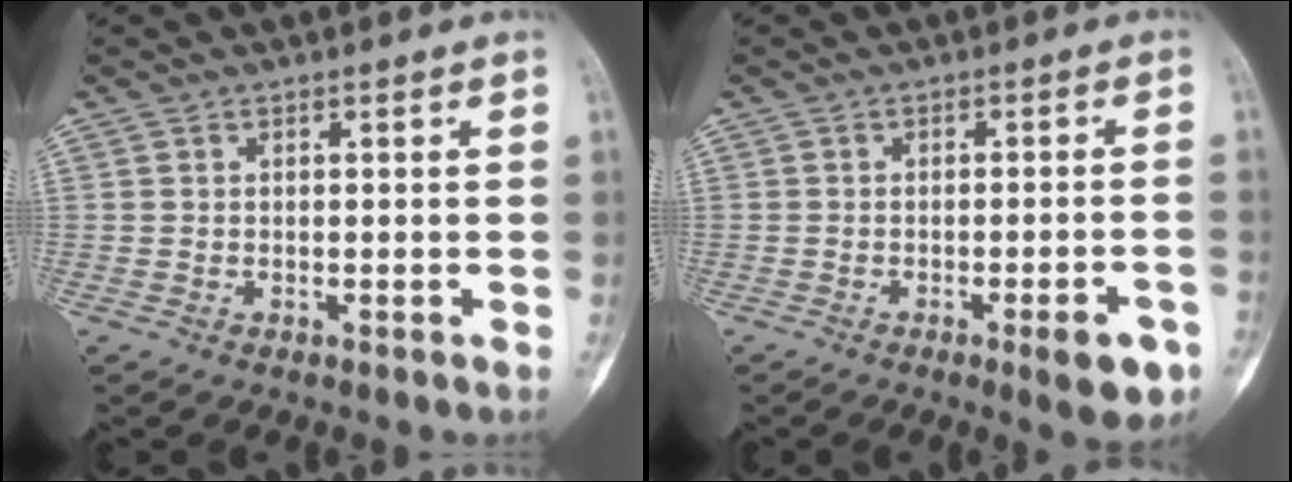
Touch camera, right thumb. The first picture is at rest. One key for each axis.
{"total": 6.7, "fx": -3.3, "fy": 1.6, "fz": 5.5, "tx": -0.061, "ty": 0.011, "tz": -0.038}